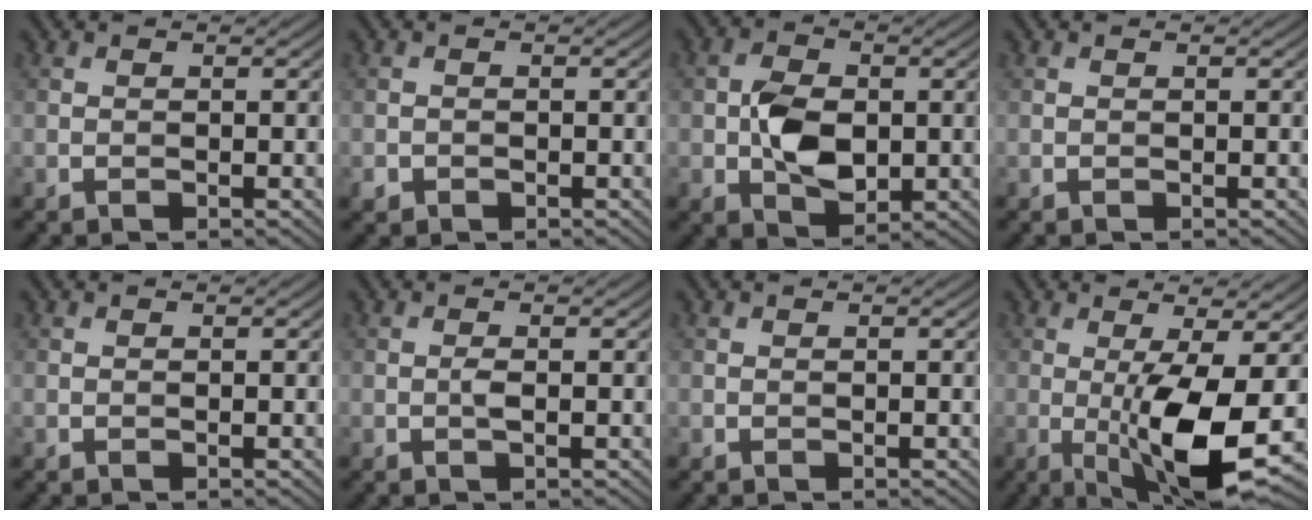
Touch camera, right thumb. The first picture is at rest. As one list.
[{"total": 0.9, "force": [-0.5, 0.7, 0.2], "torque": [-0.004, -0.003, -0.011]}, {"total": 6.3, "force": [-0.6, 4.1, 4.7], "torque": [-0.093, -0.005, -0.012]}, {"total": 0.0}, {"total": 0.0}, {"total": 1.0, "force": [-0.2, 0.2, 1.0], "torque": [-0.021, 0.000, -0.005]}, {"total": 0.0}, {"total": 10.0, "force": [-1.6, 2.2, 9.7], "torque": [-0.172, -0.008, -0.023]}]